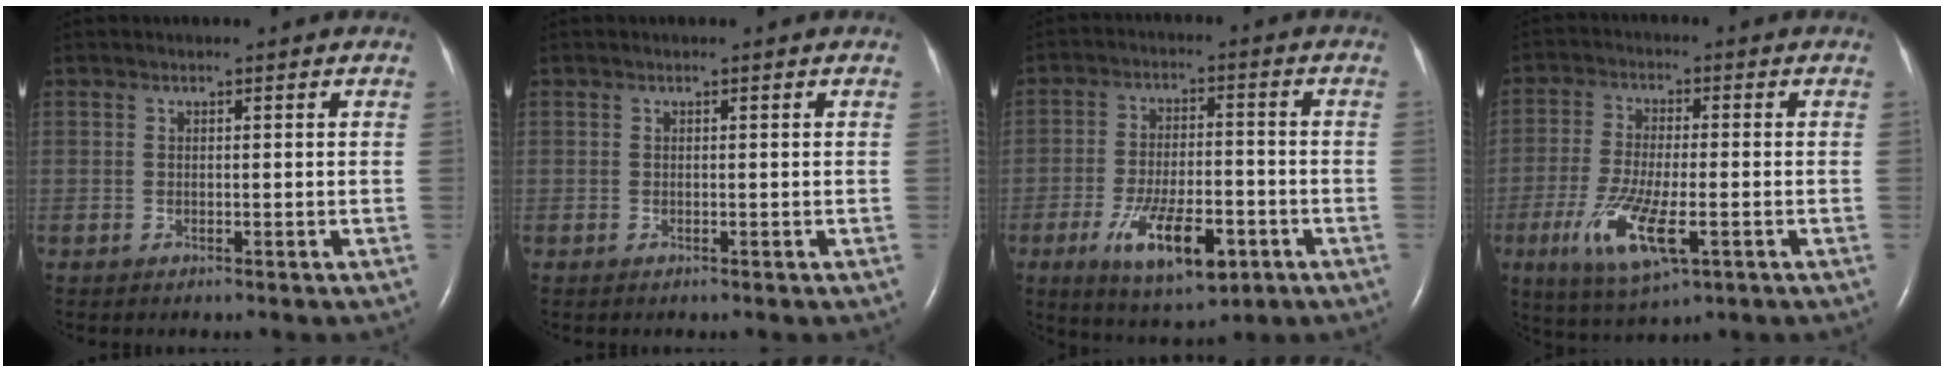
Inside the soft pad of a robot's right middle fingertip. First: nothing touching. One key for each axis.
{"total": 0.0}
{"total": 11.7, "fx": -5.1, "fy": 3.9, "fz": 9.8, "tx": -0.181, "ty": -0.017, "tz": -0.075}
{"total": 10.6, "fx": -3.9, "fy": 2.6, "fz": 9.5, "tx": -0.196, "ty": -0.024, "tz": -0.062}